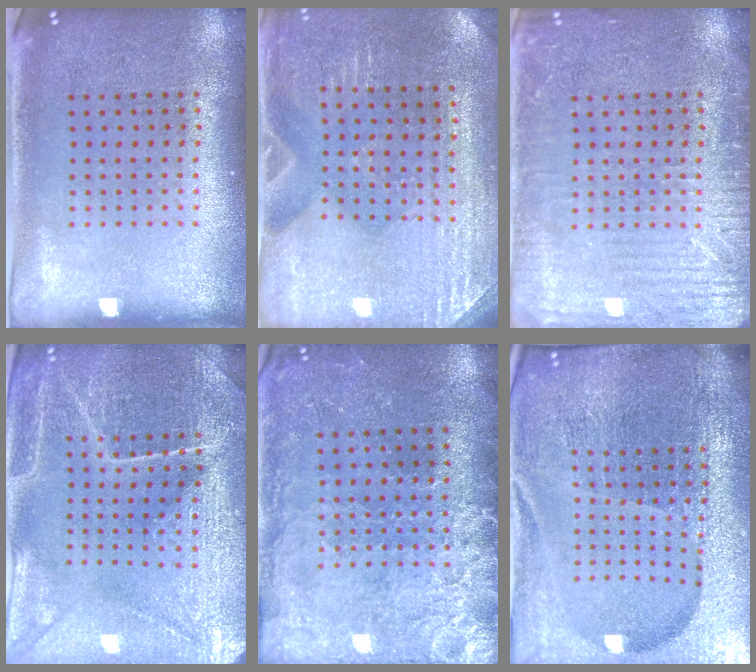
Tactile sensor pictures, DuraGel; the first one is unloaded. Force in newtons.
{"total": 3.0, "press": 2.9, "slide": 0.3}
{"total": 3.9, "press": 3.8, "slide": 0.4}
{"total": 4.4, "press": 4.3, "slide": 1.1}
{"total": 3.2, "press": 3.1, "slide": 0.7}
{"total": 6.8, "press": 5.9, "slide": 3.4}